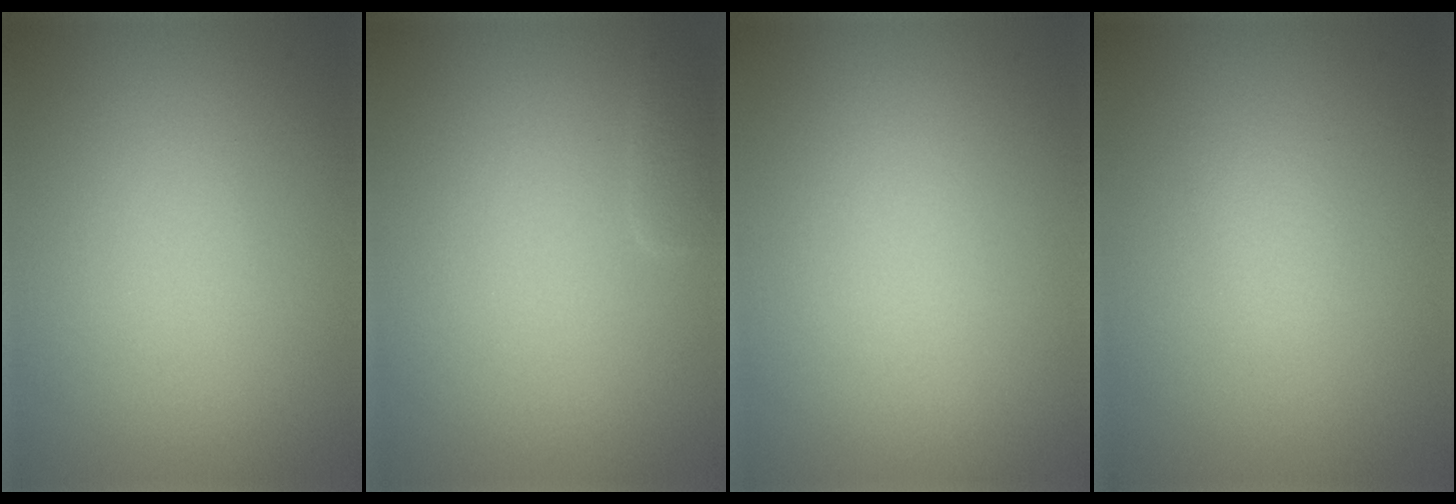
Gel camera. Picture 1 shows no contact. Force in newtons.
{"total": 1.0, "press": 1.0, "slide": 0.1}
{"total": 0.0}
{"total": 0.9, "press": 0.9, "slide": 0.1}